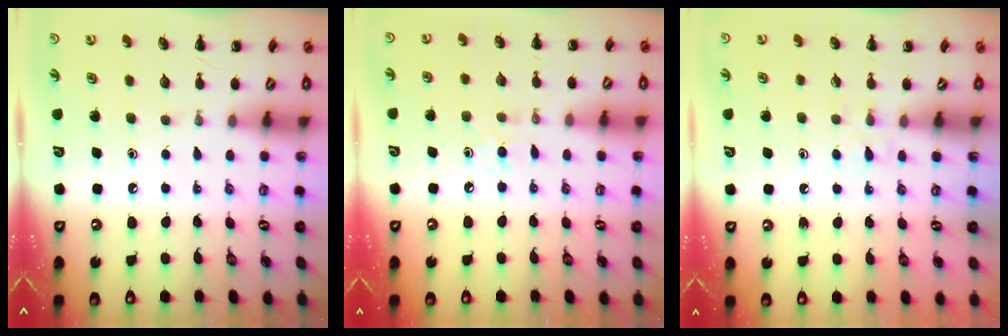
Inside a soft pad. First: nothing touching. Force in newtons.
{"total": 5.3, "press": 4.9, "slide": 1.8}
{"total": 2.2, "press": 2.0, "slide": 1.0}